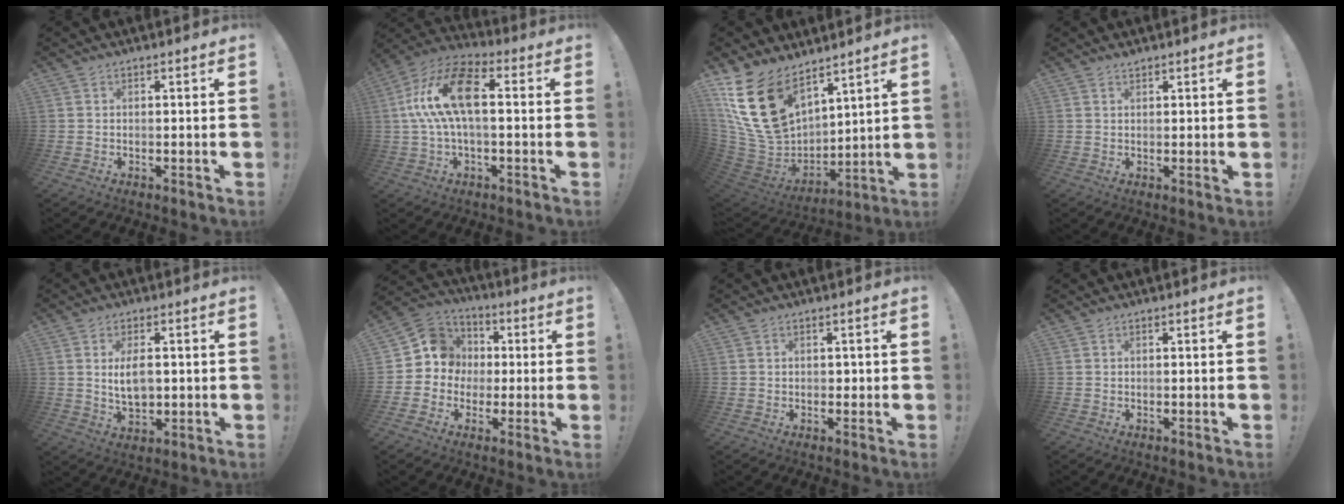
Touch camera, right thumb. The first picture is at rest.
{"total": 16.5, "force": [1.7, 7.8, 14.5], "torque": [-0.273, 0.011, 0.029]}
{"total": 20.1, "force": [11.1, 11.9, 11.7], "torque": [-0.230, -0.068, 0.215]}
{"total": 1.0, "force": [0.9, 0.0, 0.5], "torque": [-0.009, -0.001, 0.016]}
{"total": 7.0, "force": [0.6, 3.9, 5.7], "torque": [-0.097, -0.003, 0.008]}
{"total": 10.7, "force": [-0.3, 10.3, 3.2], "torque": [-0.047, 0.016, 0.004]}
{"total": 1.1, "force": [0.0, 1.0, 0.4], "torque": [-0.006, 0.003, -0.002]}
{"total": 0.0}